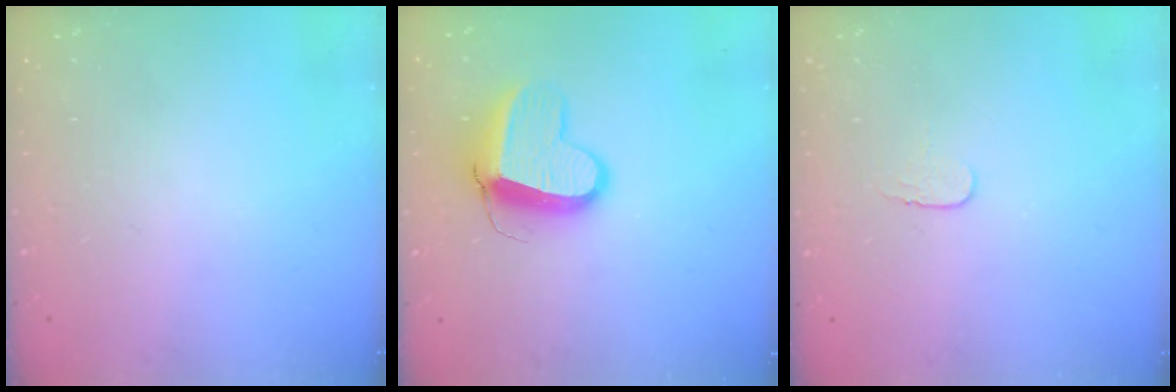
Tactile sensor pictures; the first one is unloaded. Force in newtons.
{"total": 11.5, "press": 11.4, "slide": 1.3}
{"total": 3.9, "press": 3.8, "slide": 0.4}